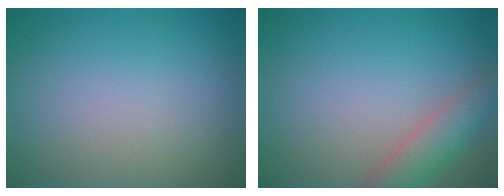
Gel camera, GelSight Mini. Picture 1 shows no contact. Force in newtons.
{"total": 3.4, "press": 3.4, "slide": 0.1}